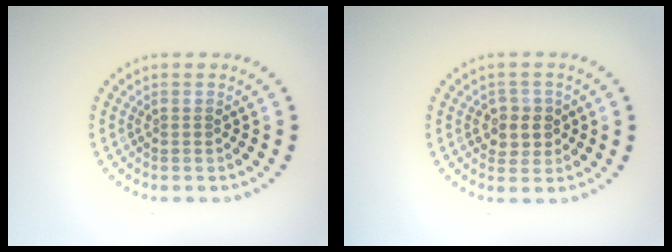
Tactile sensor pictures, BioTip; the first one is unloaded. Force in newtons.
{"total": 2.4, "press": 2.3, "slide": 0.8}